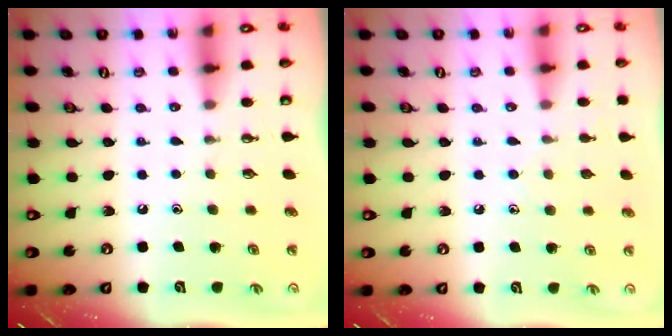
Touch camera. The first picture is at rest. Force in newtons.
{"total": 5.0, "press": 4.9, "slide": 0.5}